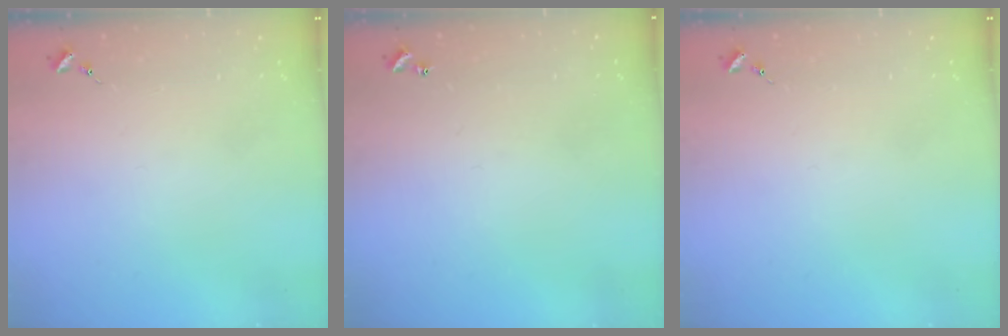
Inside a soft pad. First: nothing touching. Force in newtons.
{"total": 0.9, "press": 0.9, "slide": 0.2}
{"total": 0.0}